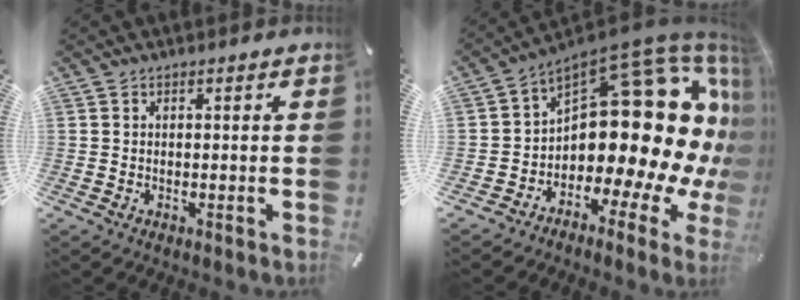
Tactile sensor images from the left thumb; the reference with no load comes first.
{"total": 22.9, "force": [5.3, 13.3, 17.8], "torque": [-0.240, -0.076, 0.112]}